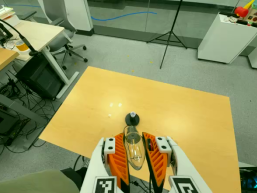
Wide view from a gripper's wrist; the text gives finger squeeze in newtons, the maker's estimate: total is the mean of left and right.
{"total": 20.5, "left": 22.2, "right": 18.9}